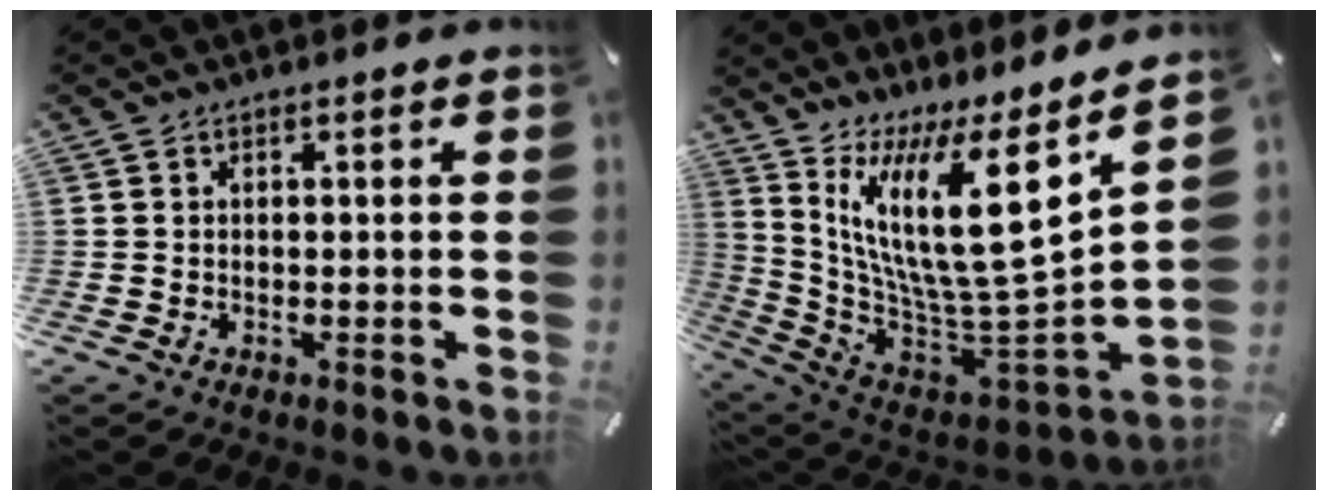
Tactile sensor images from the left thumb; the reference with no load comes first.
{"total": 21.1, "force": [8.2, 5.8, 18.6], "torque": [-0.347, -0.091, 0.132]}